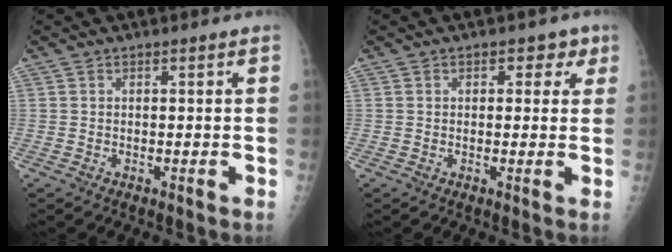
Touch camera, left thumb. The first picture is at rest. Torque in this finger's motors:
{"motor_torque": [-0.05, 0.03, -0.12, -0.14, 0.05]}